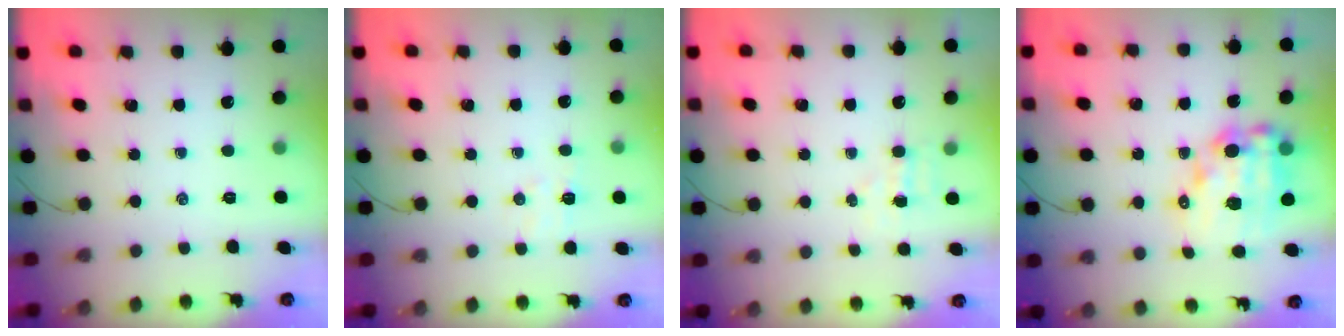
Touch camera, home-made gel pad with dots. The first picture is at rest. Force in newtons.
{"total": 5.4, "press": 5.3, "slide": 1.0}
{"total": 3.5, "press": 3.3, "slide": 1.1}
{"total": 14.9, "press": 14.4, "slide": 3.6}